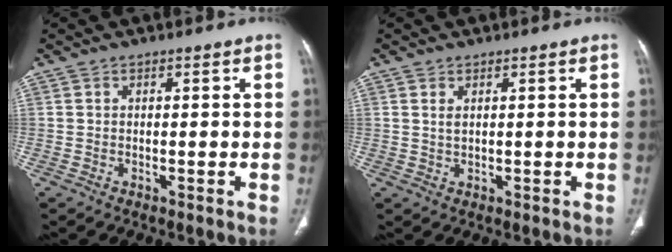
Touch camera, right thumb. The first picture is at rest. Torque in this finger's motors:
{"motor_torque": [-0.73, 0.43, -0.04, 0.33, 0.07]}